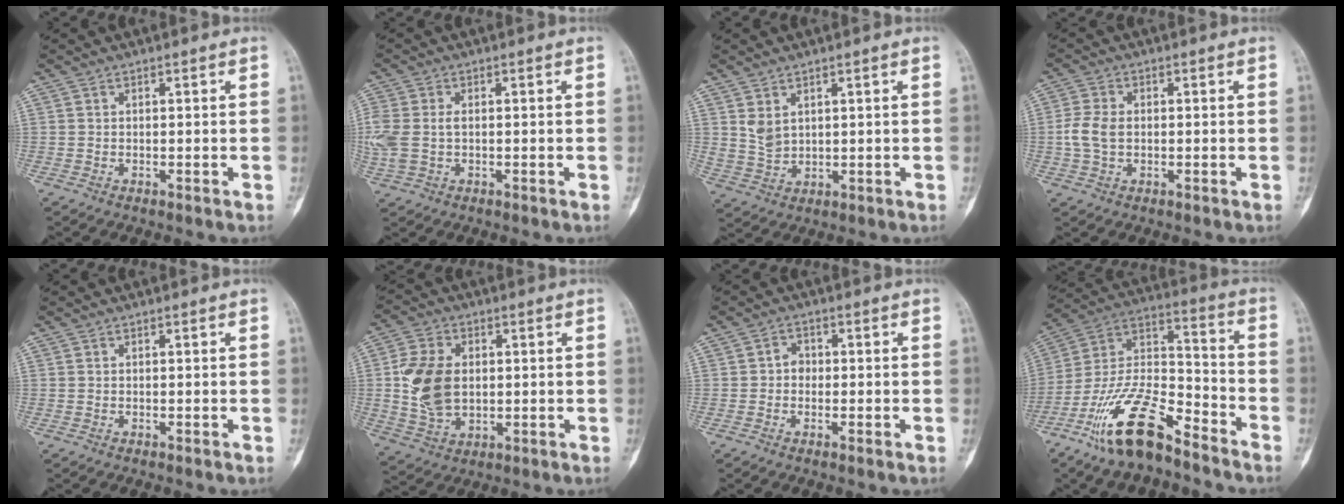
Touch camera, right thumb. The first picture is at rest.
{"total": 7.6, "force": [-0.2, 5.1, 5.6], "torque": [-0.161, 0.009, -0.001]}
{"total": 4.1, "force": [1.7, 2.7, 2.5], "torque": [-0.043, -0.013, 0.046]}
{"total": 5.0, "force": [-0.2, 3.3, 3.8], "torque": [-0.090, 0.007, -0.008]}
{"total": 0.0}
{"total": 11.9, "force": [0.7, 8.1, 8.7], "torque": [-0.164, 0.001, 0.020]}
{"total": 2.4, "force": [-0.4, 1.9, 1.5], "torque": [-0.011, 0.008, -0.017]}
{"total": 18.5, "force": [-12.5, 6.5, 12.0], "torque": [-0.221, 0.081, -0.232]}